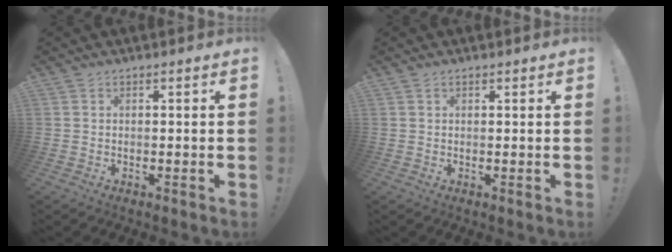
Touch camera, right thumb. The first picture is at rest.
{"total": 0.5, "force": [0.4, 0.2, 0.2], "torque": [0.001, -0.002, 0.007]}